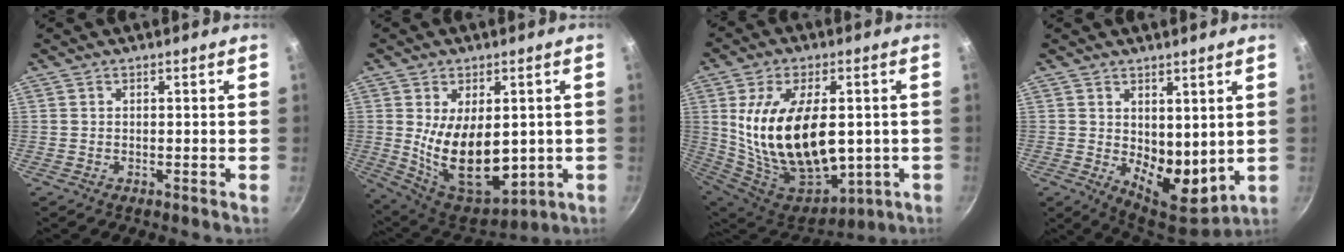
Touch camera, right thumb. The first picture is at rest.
{"total": 17.2, "force": [-0.4, 10.1, 13.9], "torque": [-0.199, -0.031, 0.024]}
{"total": 24.9, "force": [0.7, 14.6, 20.2], "torque": [-0.344, -0.020, 0.039]}
{"total": 10.3, "force": [1.4, 6.2, 8.1], "torque": [-0.081, -0.039, 0.035]}